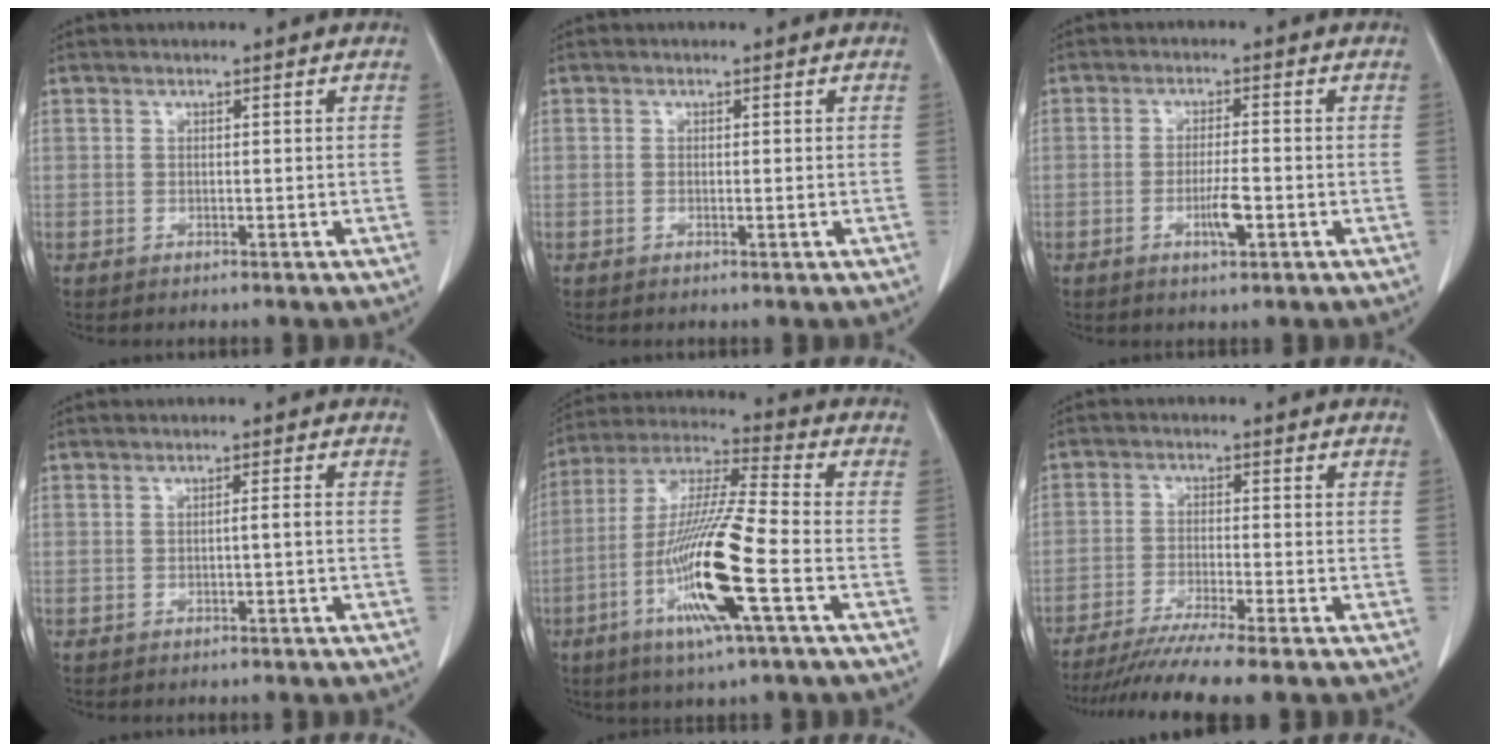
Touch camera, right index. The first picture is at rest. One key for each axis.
{"total": 0.5, "fx": -0.1, "fy": 0.0, "fz": 0.5, "tx": -0.008, "ty": 0.001, "tz": 0.001}
{"total": 4.0, "fx": -1.5, "fy": 0.4, "fz": 3.7, "tx": -0.067, "ty": -0.002, "tz": -0.024}
{"total": 1.1, "fx": -0.4, "fy": -0.1, "fz": 1.0, "tx": -0.016, "ty": 0.002, "tz": -0.004}
{"total": 16.4, "fx": -5.6, "fy": 0.2, "fz": 15.4, "tx": -0.309, "ty": -0.016, "tz": -0.109}
{"total": 9.1, "fx": -7.6, "fy": -1.4, "fz": 4.8, "tx": -0.068, "ty": -0.029, "tz": -0.124}